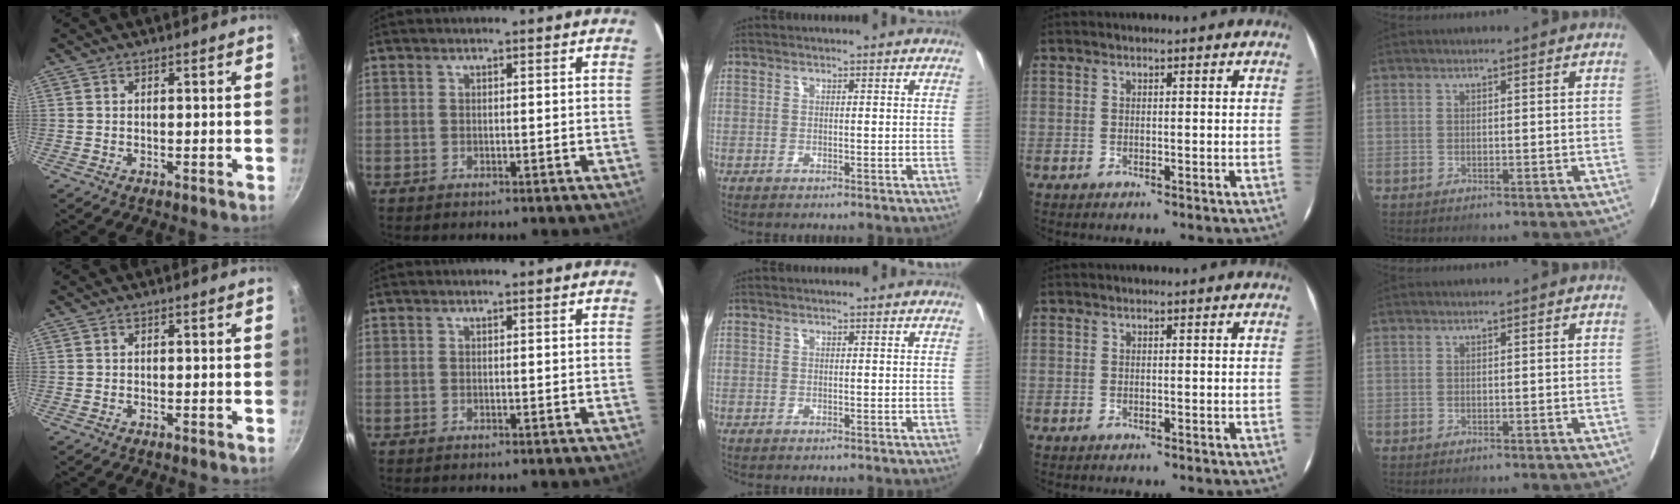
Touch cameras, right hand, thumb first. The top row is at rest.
{}